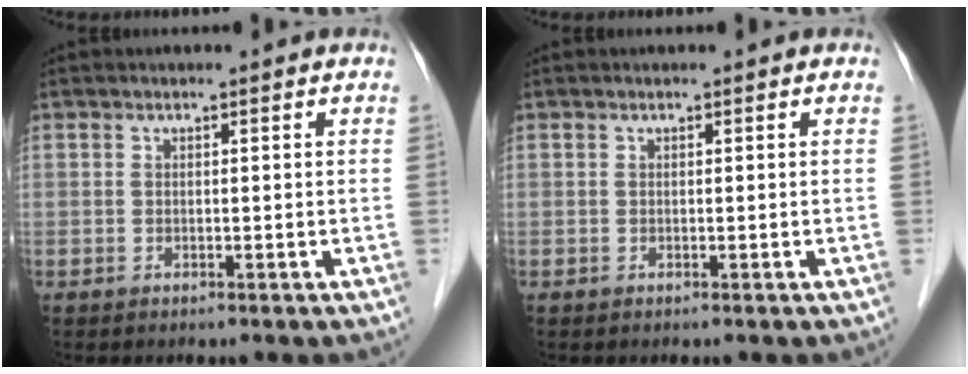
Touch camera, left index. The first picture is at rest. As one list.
[{"total": 0.0}]